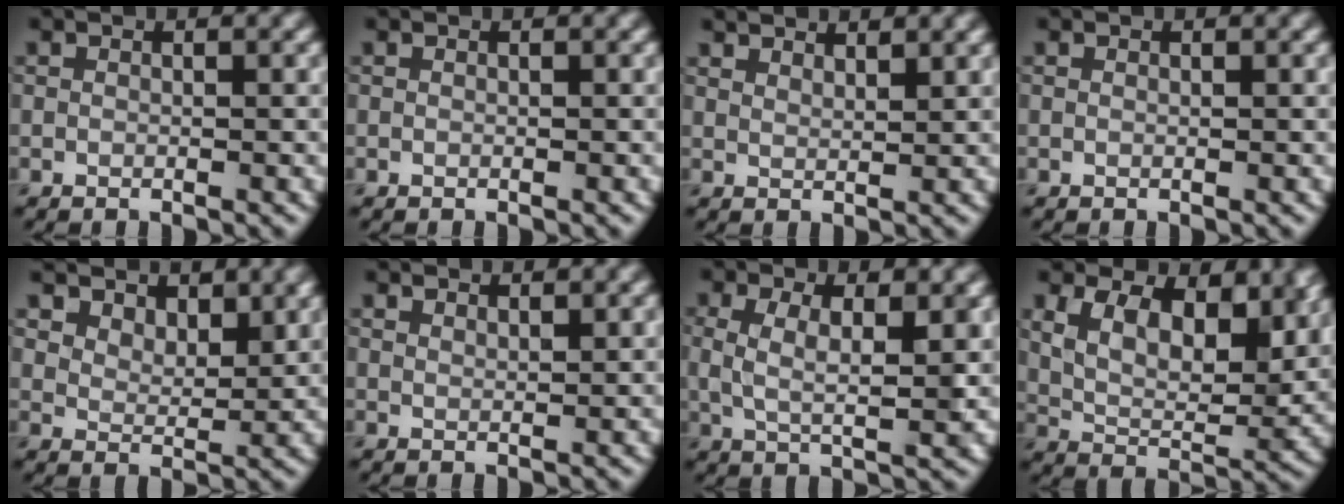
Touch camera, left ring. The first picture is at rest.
{"total": 0.0}
{"total": 3.6, "force": [3.3, 0.8, 1.2], "torque": [-0.012, 0.002, 0.047]}
{"total": 0.0}
{"total": 5.1, "force": [4.1, 2.5, 1.8], "torque": [-0.051, -0.025, 0.082]}
{"total": 1.7, "force": [1.6, 0.2, 0.5], "torque": [-0.005, 0.001, 0.021]}
{"total": 4.4, "force": [1.0, 1.8, 3.9], "torque": [-0.080, -0.002, 0.018]}
{"total": 9.4, "force": [5.1, 5.1, 6.0], "torque": [-0.105, -0.002, 0.086]}